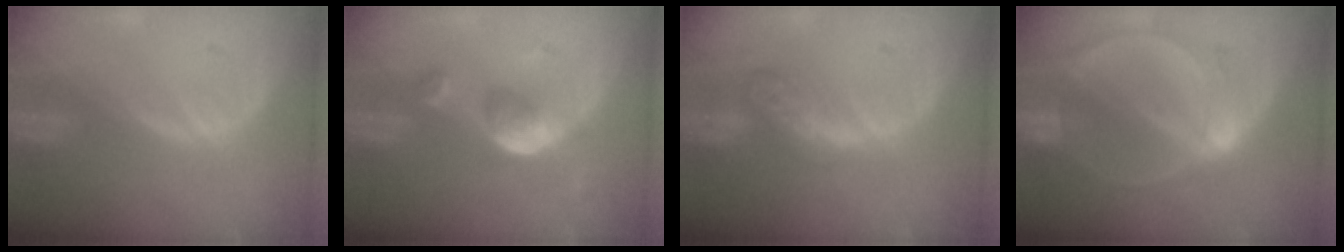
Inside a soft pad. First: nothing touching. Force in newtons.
{"total": 4.9, "press": 4.8, "slide": 1.1}
{"total": 5.2, "press": 5.1, "slide": 1.0}
{"total": 6.3, "press": 5.6, "slide": 2.7}